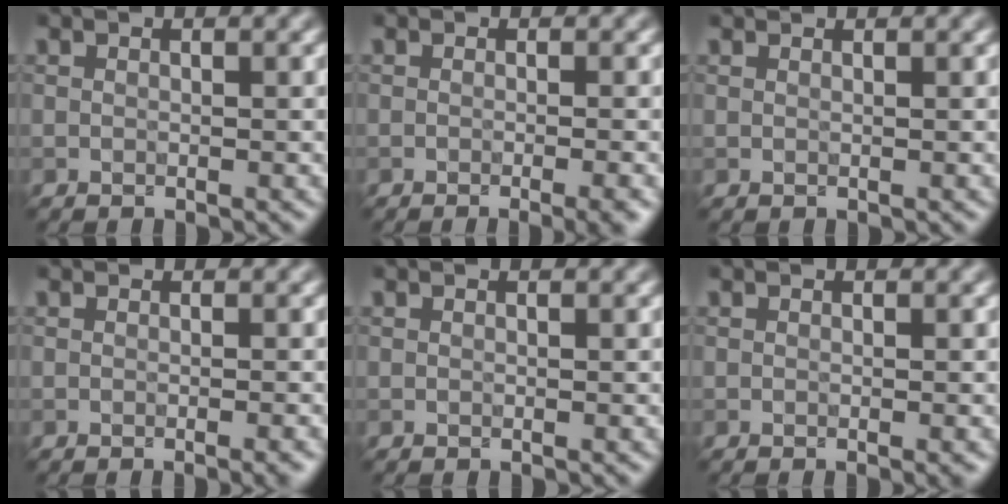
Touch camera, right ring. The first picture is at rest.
{"total": 2.8, "force": [-1.1, 1.1, 2.4], "torque": [0.000, 0.002, -0.011]}
{"total": 1.9, "force": [1.7, 0.6, 0.6], "torque": [-0.003, -0.004, 0.013]}
{"total": 1.6, "force": [-0.4, 0.8, 1.3], "torque": [0.006, 0.000, -0.007]}
{"total": 0.0}
{"total": 0.8, "force": [-0.2, 0.3, 0.7], "torque": [-0.002, -0.003, -0.003]}